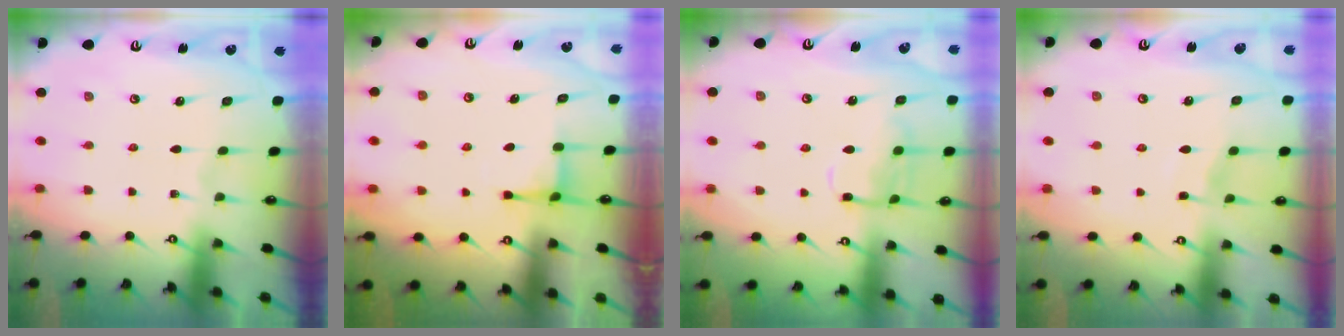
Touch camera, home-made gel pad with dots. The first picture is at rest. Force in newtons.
{"total": 2.9, "press": 2.9, "slide": 0.4}
{"total": 11.1, "press": 11.1, "slide": 0.7}
{"total": 3.8, "press": 3.8, "slide": 0.5}